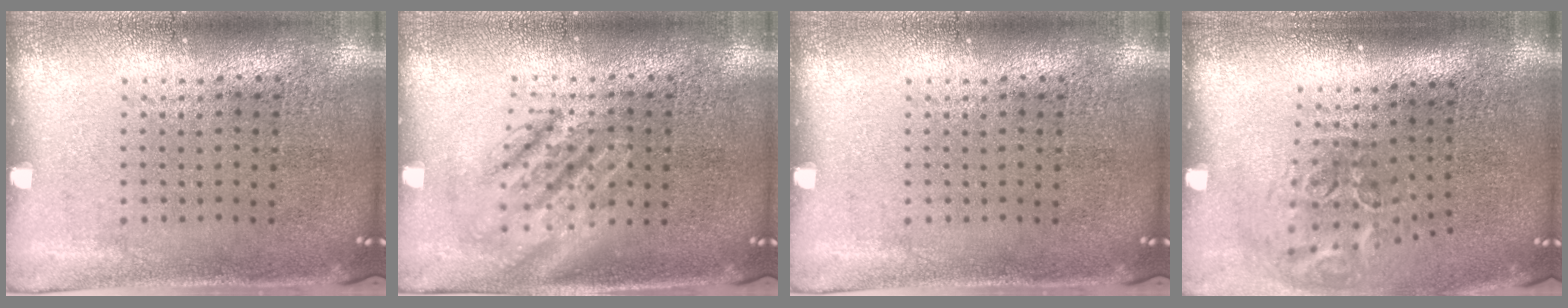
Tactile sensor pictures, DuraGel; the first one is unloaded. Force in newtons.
{"total": 1.7, "press": 1.7, "slide": 0.3}
{"total": 0.0}
{"total": 2.0, "press": 1.2, "slide": 1.6}